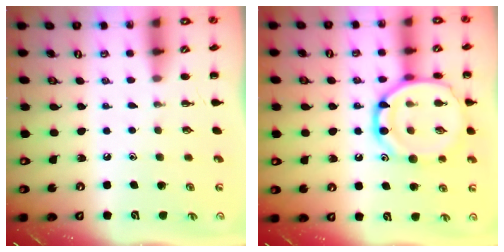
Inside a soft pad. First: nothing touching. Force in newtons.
{"total": 17.0, "press": 16.9, "slide": 1.7}